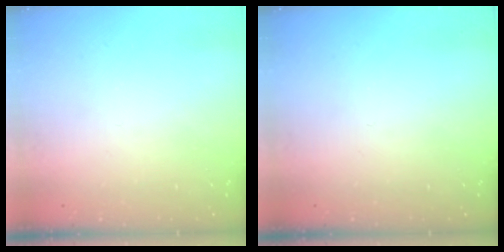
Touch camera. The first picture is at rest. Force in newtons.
{"total": 0.0}